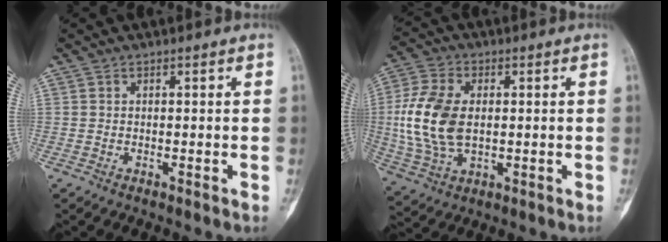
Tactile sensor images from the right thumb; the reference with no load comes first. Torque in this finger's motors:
{"motor_torque": [1.62, 1.39, 0.80, -0.89, 0.28]}